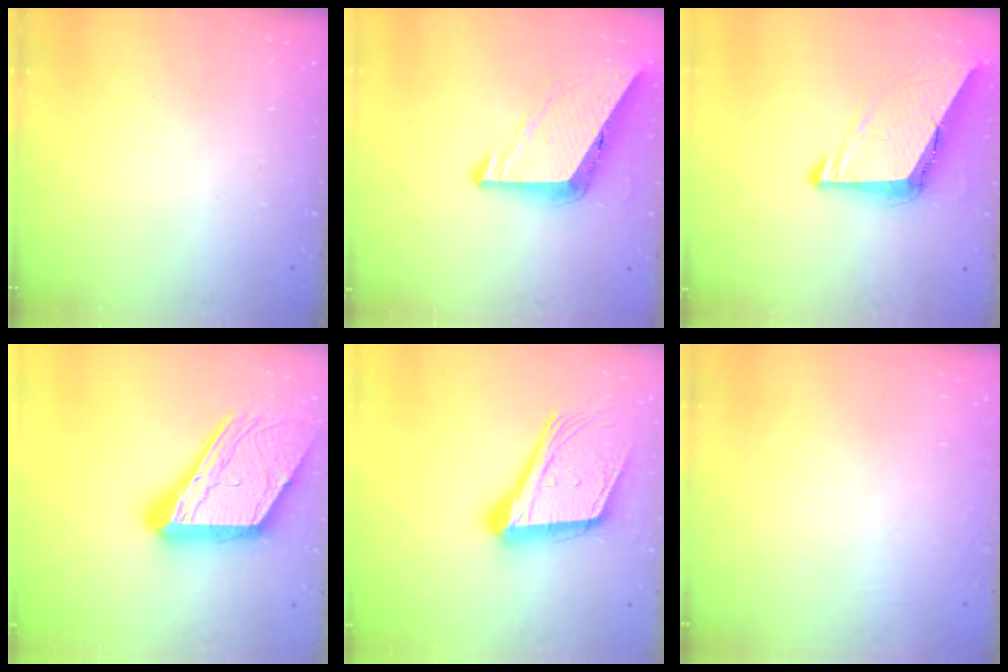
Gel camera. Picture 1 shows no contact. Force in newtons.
{"total": 8.9, "press": 8.9, "slide": 1.0}
{"total": 9.1, "press": 9.1, "slide": 0.7}
{"total": 23.3, "press": 23.2, "slide": 2.2}
{"total": 21.2, "press": 20.8, "slide": 4.3}
{"total": 1.6, "press": 1.6, "slide": 0.1}